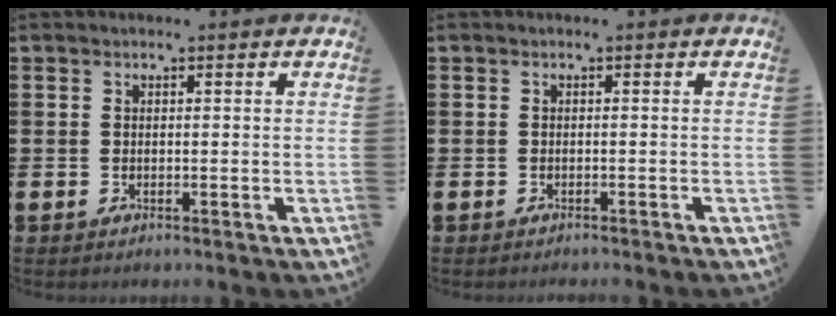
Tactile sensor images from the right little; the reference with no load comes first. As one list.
[{"total": 0.0}]